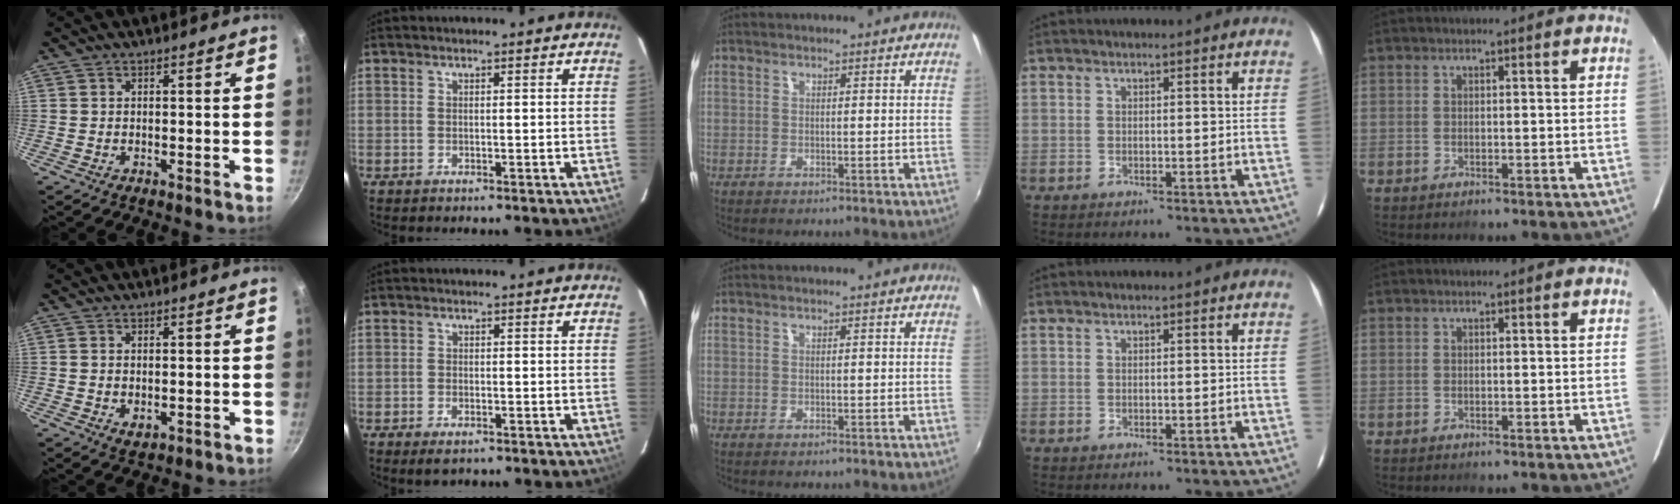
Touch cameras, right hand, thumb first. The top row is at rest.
{"thumb": {"total": 2.3, "force": [0.0, 1.5, 1.7], "torque": [-0.026, -0.006, 0.001]}, "index": {"total": 2.6, "force": [-1.8, 1.2, 1.5], "torque": [-0.035, -0.008, -0.032]}}